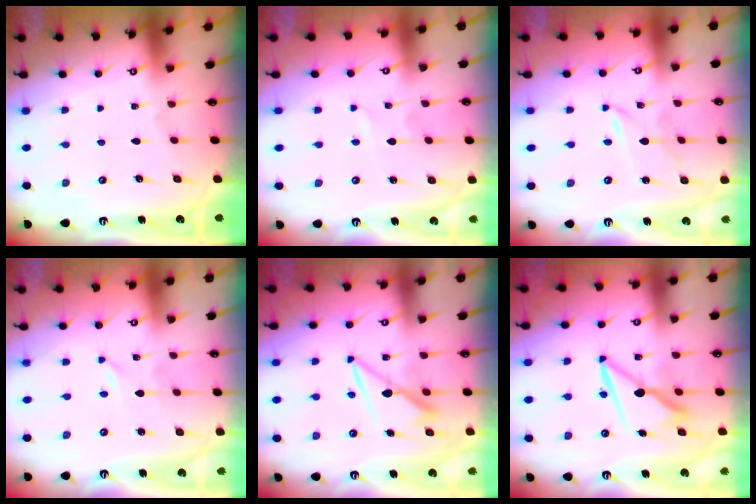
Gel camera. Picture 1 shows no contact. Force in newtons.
{"total": 0.6, "press": 0.6, "slide": 0.1}
{"total": 2.7, "press": 2.7, "slide": 0.3}
{"total": 0.0}
{"total": 7.5, "press": 7.5, "slide": 0.6}
{"total": 8.5, "press": 8.4, "slide": 1.2}